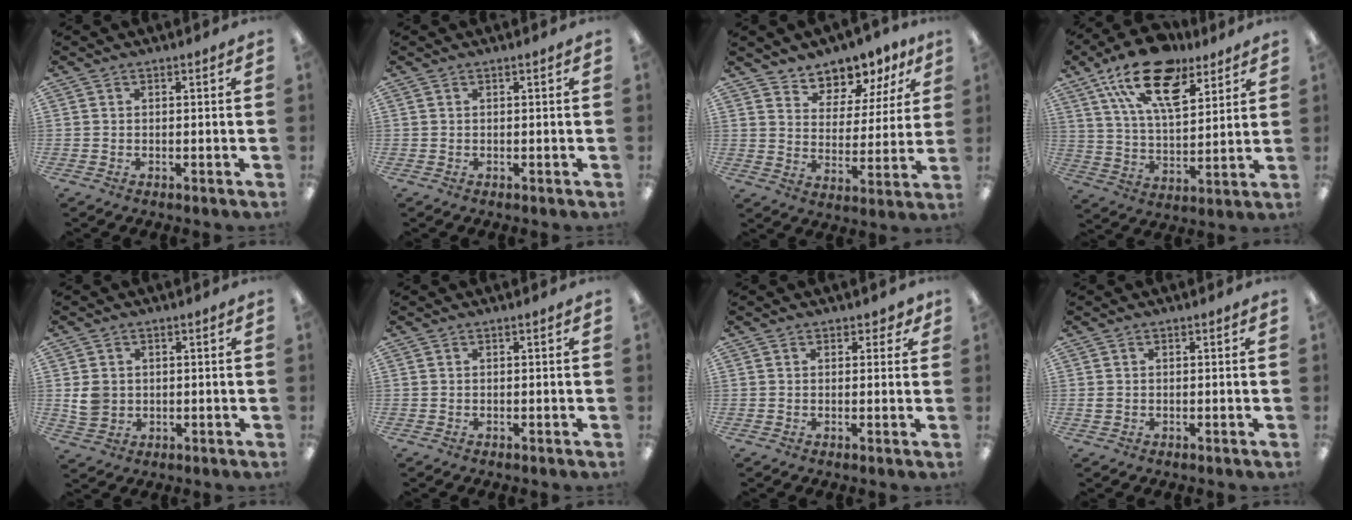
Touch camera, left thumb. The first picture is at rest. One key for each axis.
{"total": 0.0}
{"total": 8.2, "fx": 7.3, "fy": 3.5, "fz": 0.4, "tx": -0.011, "ty": -0.071, "tz": 0.133}
{"total": 18.8, "fx": 12.1, "fy": 8.9, "fz": 11.3, "tx": -0.197, "ty": -0.054, "tz": 0.212}
{"total": 4.7, "fx": 0.6, "fy": 4.3, "fz": 1.8, "tx": -0.029, "ty": 0.001, "tz": 0.011}
{"total": 0.0}
{"total": 2.1, "fx": 1.4, "fy": 1.5, "fz": 0.8, "tx": -0.001, "ty": -0.002, "tz": 0.022}
{"total": 1.2, "fx": 0.0, "fy": 1.1, "fz": 0.4, "tx": -0.009, "ty": 0.004, "tz": -0.001}